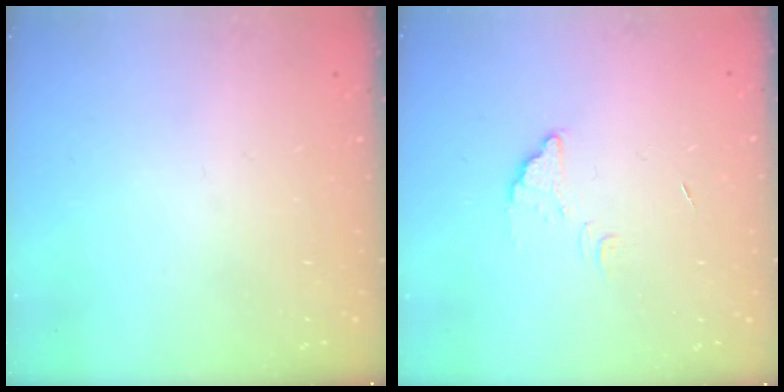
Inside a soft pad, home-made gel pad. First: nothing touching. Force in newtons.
{"total": 3.8, "press": 3.8, "slide": 0.3}